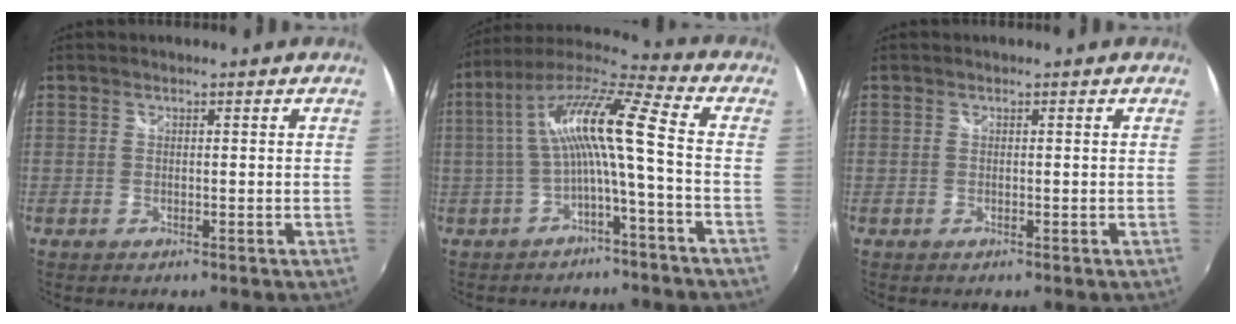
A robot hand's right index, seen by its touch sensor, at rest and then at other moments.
{"total": 12.4, "force": [-1.5, 0.4, 12.3], "torque": [-0.238, 0.018, -0.027]}
{"total": 0.0}